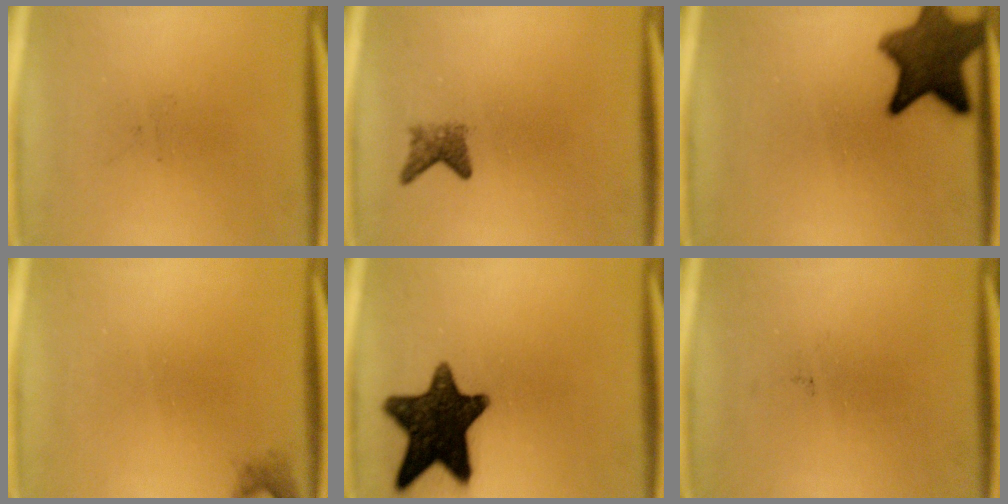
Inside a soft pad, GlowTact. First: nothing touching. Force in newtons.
{"total": 2.1}
{"total": 11.1}
{"total": 1.1}
{"total": 15.7}
{"total": 0.0}